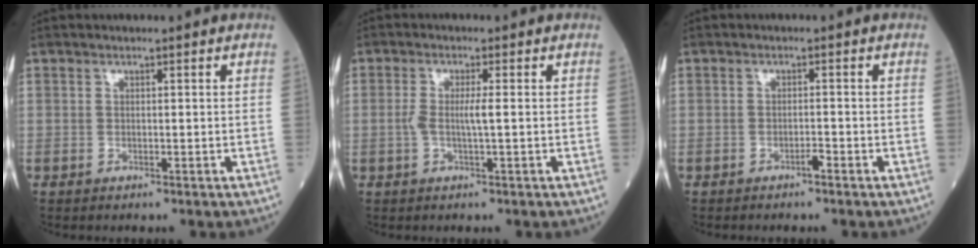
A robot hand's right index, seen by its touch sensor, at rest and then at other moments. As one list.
[{"total": 2.9, "force": [-0.1, 0.0, 2.9], "torque": [-0.061, -0.002, -0.004]}, {"total": 1.0, "force": [-0.8, 0.1, 0.6], "torque": [-0.010, 0.002, -0.014]}]